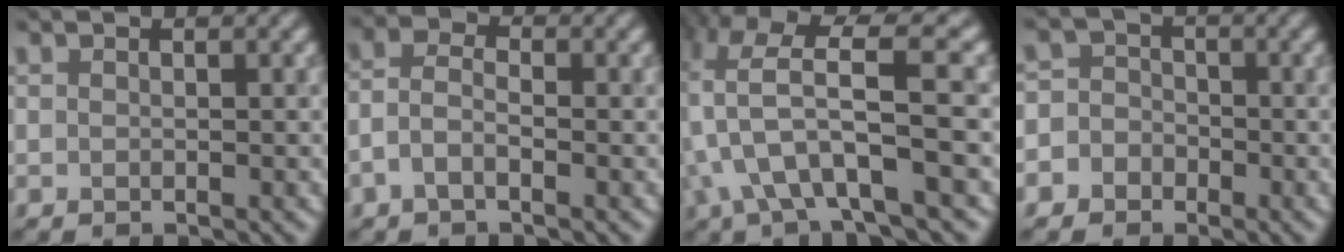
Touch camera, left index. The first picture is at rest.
{"total": 2.5, "force": [-1.1, 1.3, 1.8], "torque": [-0.041, 0.011, -0.033]}
{"total": 7.4, "force": [-1.3, 2.4, 6.9], "torque": [-0.129, 0.009, -0.022]}
{"total": 4.4, "force": [-2.1, 3.9, 0.5], "torque": [0.022, 0.009, -0.057]}